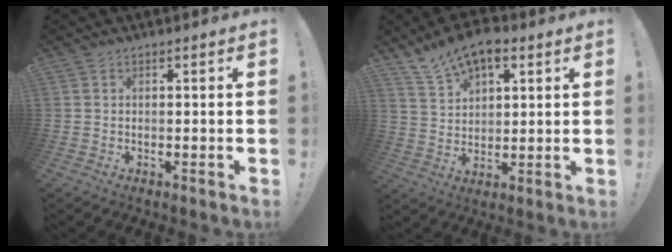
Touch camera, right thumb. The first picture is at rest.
{"total": 10.7, "force": [7.4, 5.6, 5.3], "torque": [-0.092, -0.038, 0.142]}